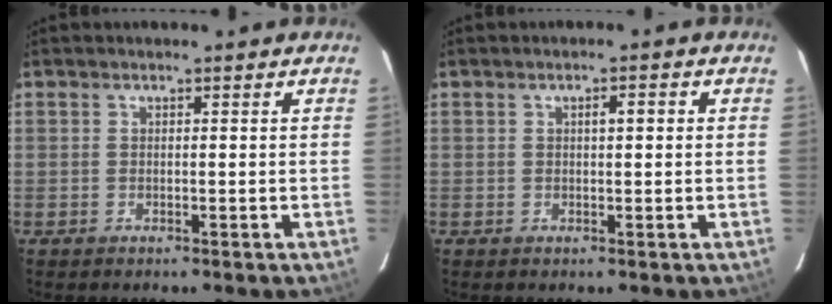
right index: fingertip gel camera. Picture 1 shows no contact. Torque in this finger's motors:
{"motor_torque": [0.05, 0.01, 0.02, 0.02]}